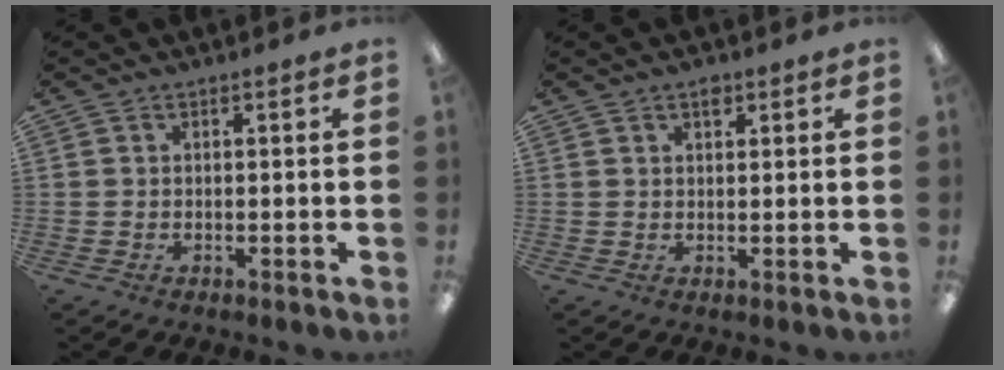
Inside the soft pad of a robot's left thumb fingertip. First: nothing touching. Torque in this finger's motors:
{"motor_torque": [-0.12, 0.02, -0.22, 0.08, 0.00]}